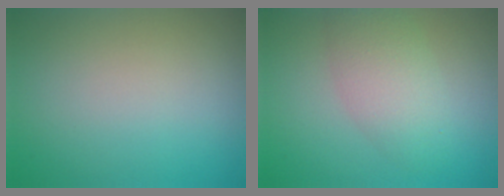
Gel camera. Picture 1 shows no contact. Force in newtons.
{"total": 3.9, "press": 3.9, "slide": 0.1}